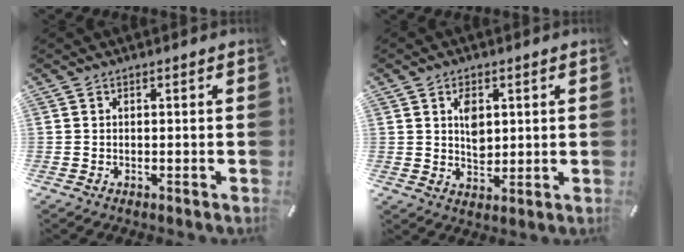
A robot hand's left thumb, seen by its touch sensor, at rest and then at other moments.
{"total": 5.2, "force": [1.4, 3.8, 3.2], "torque": [-0.039, -0.007, 0.018]}